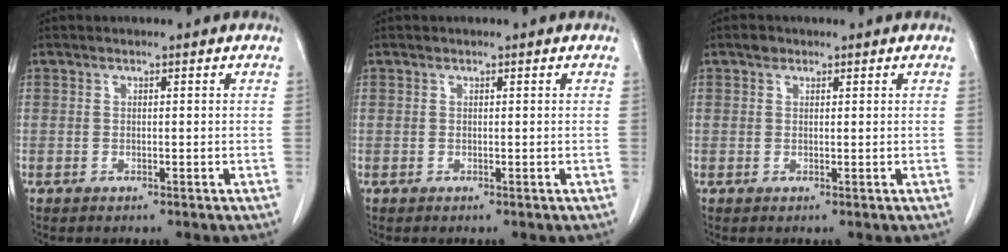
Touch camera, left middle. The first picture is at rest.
{"total": 0.0}
{"total": 1.1, "force": [0.7, 0.7, 0.3], "torque": [-0.006, 0.006, 0.011]}